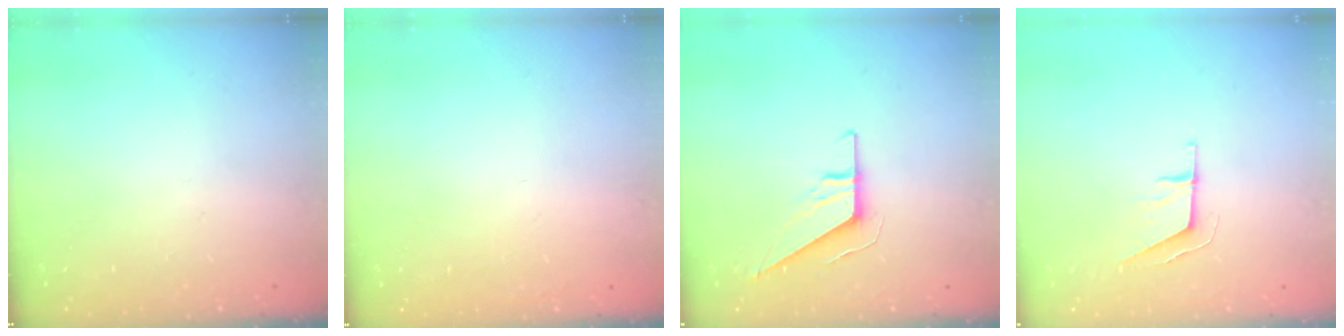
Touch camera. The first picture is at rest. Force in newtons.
{"total": 1.6, "press": 1.6, "slide": 0.1}
{"total": 9.2, "press": 9.1, "slide": 0.9}
{"total": 6.1, "press": 6.1, "slide": 0.0}